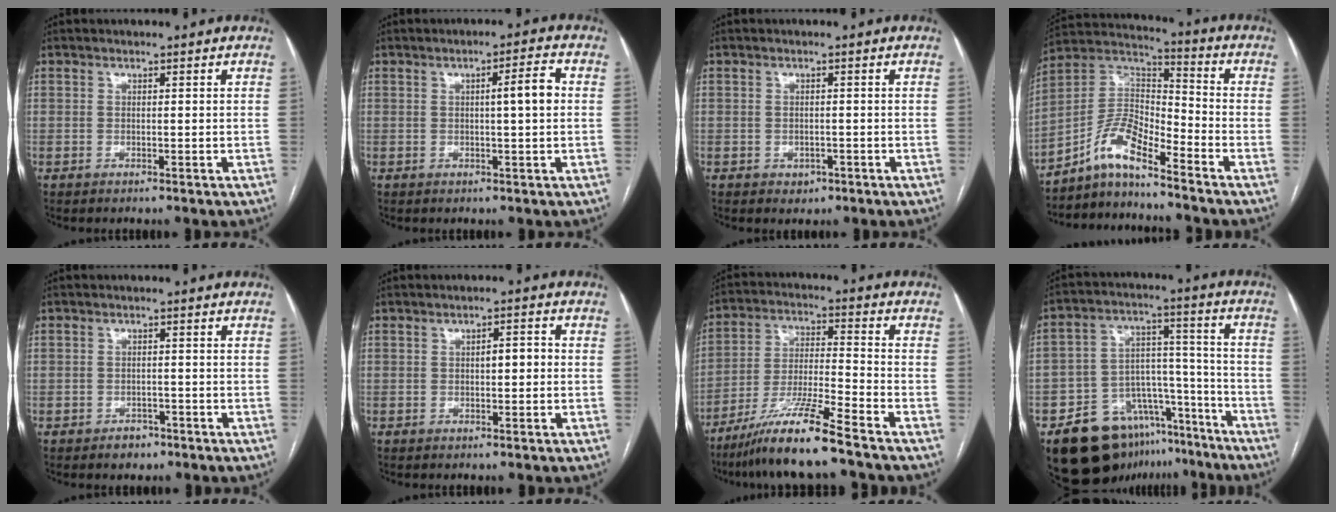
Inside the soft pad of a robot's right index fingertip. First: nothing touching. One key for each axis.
{"total": 4.4, "fx": 0.4, "fy": 0.0, "fz": 4.4, "tx": -0.064, "ty": 0.006, "tz": 0.005}
{"total": 1.7, "fx": -0.8, "fy": 1.3, "fz": 0.6, "tx": -0.006, "ty": 0.004, "tz": -0.005}
{"total": 9.1, "fx": -7.0, "fy": 2.1, "fz": 5.4, "tx": -0.116, "ty": 0.030, "tz": -0.135}
{"total": 2.5, "fx": -1.6, "fy": 1.7, "fz": 0.6, "tx": -0.007, "ty": 0.005, "tz": -0.020}
{"total": 2.6, "fx": -0.1, "fy": 0.9, "fz": 2.4, "tx": -0.035, "ty": 0.010, "tz": -0.001}
{"total": 11.9, "fx": -9.1, "fy": -0.7, "fz": 7.6, "tx": -0.148, "ty": -0.023, "tz": -0.169}
{"total": 17.6, "fx": -13.1, "fy": 10.4, "fz": 5.7, "tx": -0.061, "ty": 0.083, "tz": -0.189}